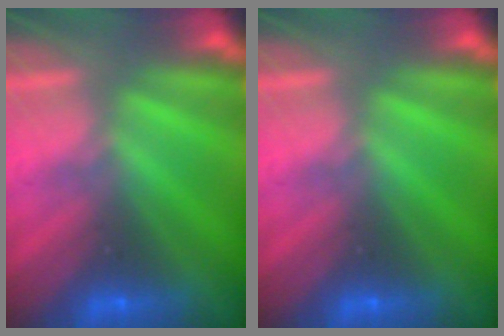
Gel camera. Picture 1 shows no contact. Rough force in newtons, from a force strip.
{"total": 0.0}